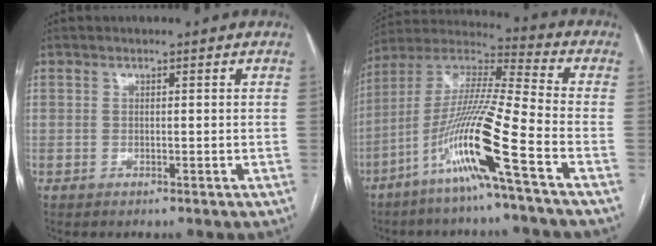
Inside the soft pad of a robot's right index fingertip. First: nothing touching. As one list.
[{"total": 16.0, "force": [-7.6, -1.5, 14.0], "torque": [-0.288, -0.017, -0.152]}]